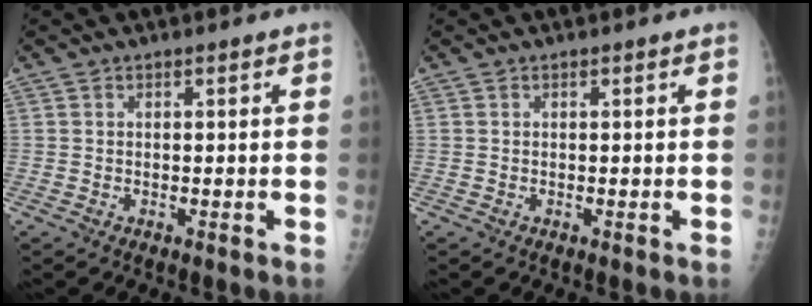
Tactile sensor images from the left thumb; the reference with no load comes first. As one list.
[{"total": 0.0}]